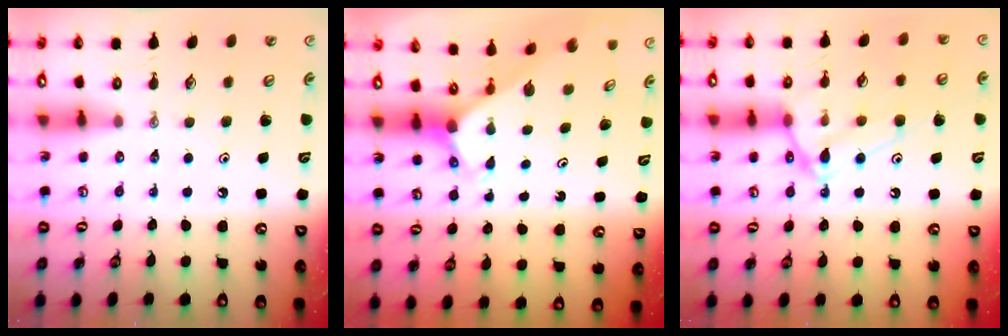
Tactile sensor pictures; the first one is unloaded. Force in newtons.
{"total": 3.1, "press": 3.1, "slide": 0.2}
{"total": 15.1, "press": 15.0, "slide": 1.1}